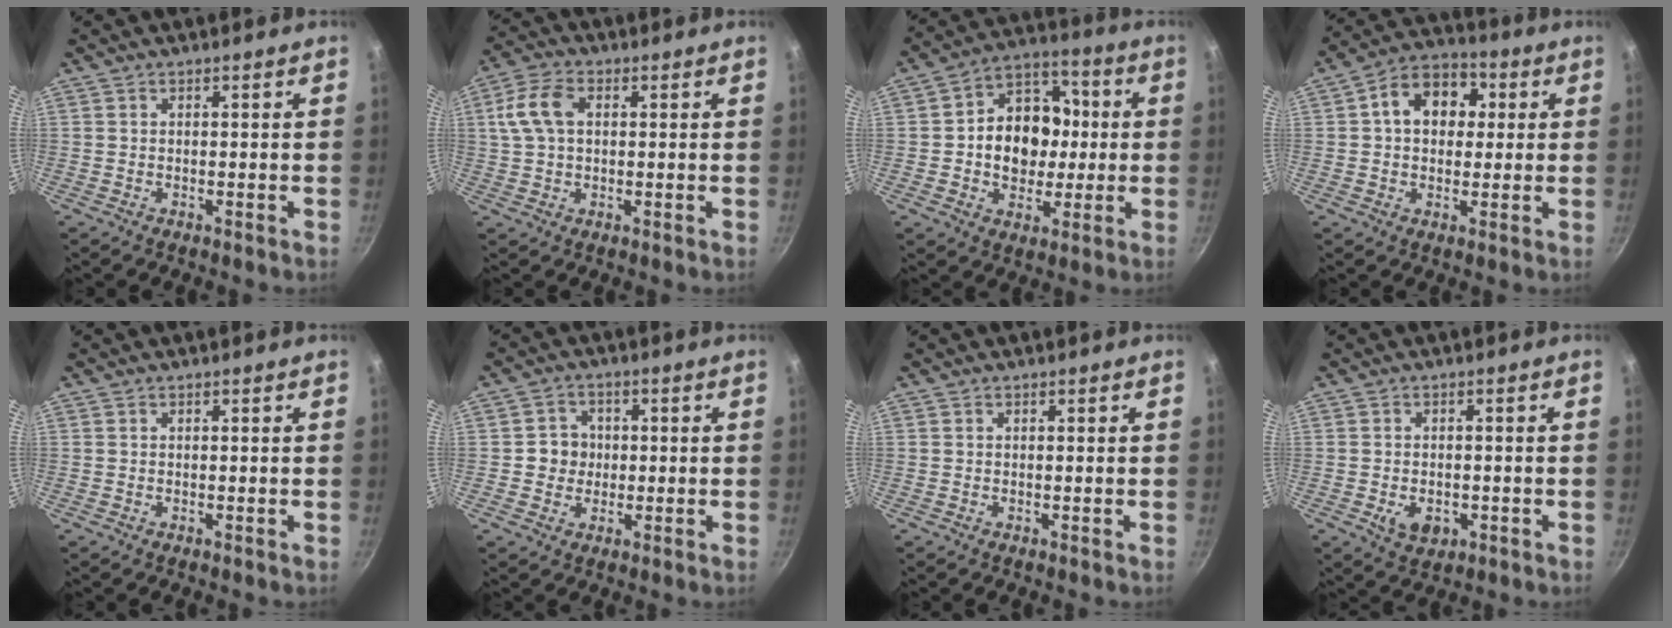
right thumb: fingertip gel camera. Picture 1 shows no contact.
{"total": 8.4, "force": [1.7, 5.5, 6.1], "torque": [-0.117, 0.017, 0.025]}
{"total": 15.1, "force": [-0.1, 12.1, 9.1], "torque": [-0.098, 0.023, -0.010]}
{"total": 11.7, "force": [2.2, 8.8, 7.5], "torque": [-0.078, 0.021, 0.018]}
{"total": 0.0}
{"total": 4.7, "force": [-0.1, 4.4, 1.5], "torque": [0.009, 0.007, -0.008]}
{"total": 0.0}
{"total": 5.0, "force": [-1.6, 3.4, 3.2], "torque": [-0.042, 0.005, -0.014]}